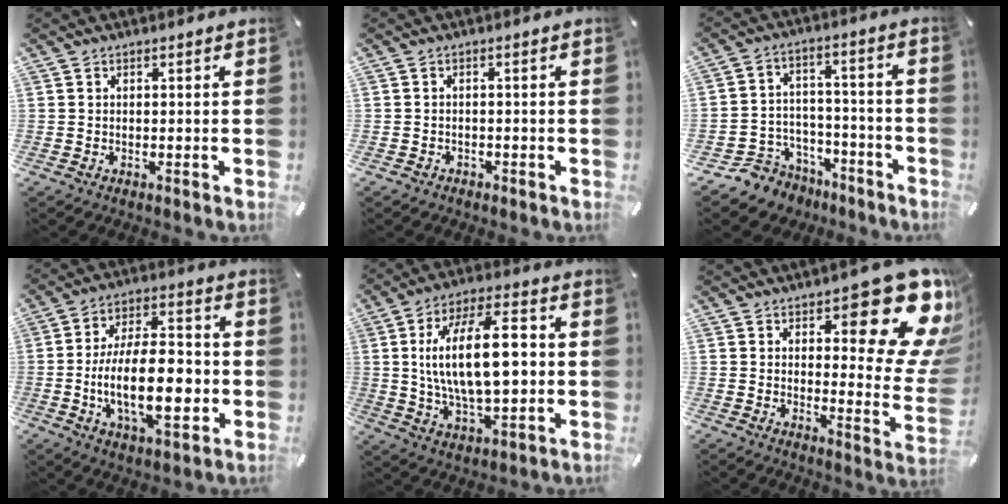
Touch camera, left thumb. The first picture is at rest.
{"total": 1.3, "force": [-1.0, 0.9, 0.3], "torque": [-0.006, 0.004, -0.023]}
{"total": 8.8, "force": [-5.7, 6.5, 1.5], "torque": [-0.026, 0.036, -0.100]}
{"total": 19.1, "force": [-3.6, 9.2, 16.3], "torque": [-0.290, 0.002, -0.062]}
{"total": 20.0, "force": [1.5, 9.5, 17.6], "torque": [-0.320, -0.002, 0.018]}
{"total": 20.8, "force": [11.3, 8.4, 15.4], "torque": [-0.181, -0.090, 0.185]}